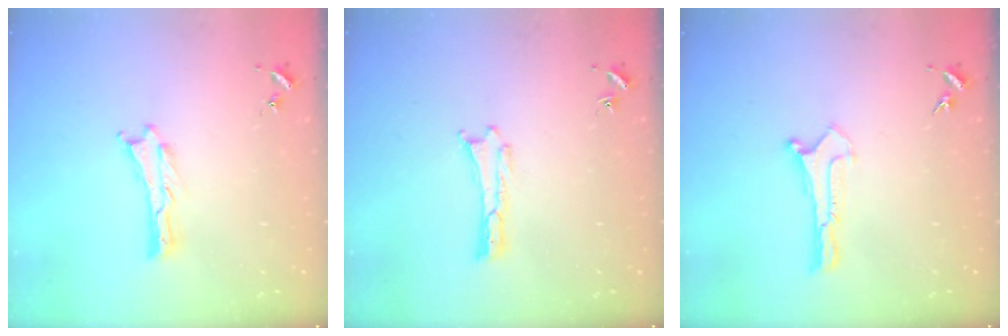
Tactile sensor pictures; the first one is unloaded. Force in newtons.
{"total": 0.0}
{"total": 0.5, "press": 0.5, "slide": 0.1}